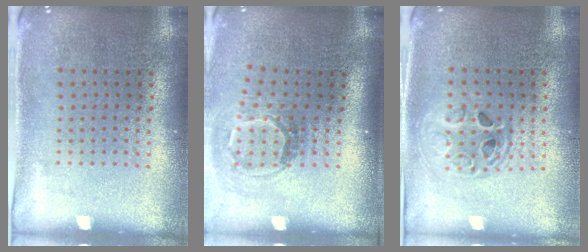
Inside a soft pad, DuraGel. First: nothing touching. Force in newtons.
{"total": 1.8, "press": 1.2, "slide": 1.4}
{"total": 1.5, "press": 1.2, "slide": 0.8}